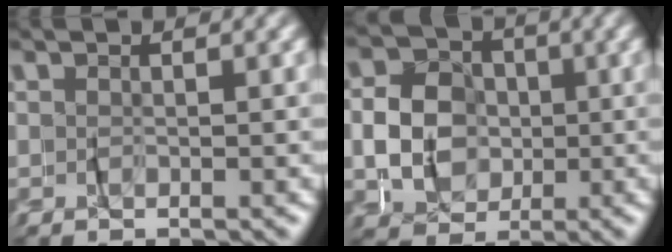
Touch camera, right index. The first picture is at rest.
{"total": 7.2, "force": [-0.7, 6.7, 2.6], "torque": [-0.055, -0.008, -0.021]}